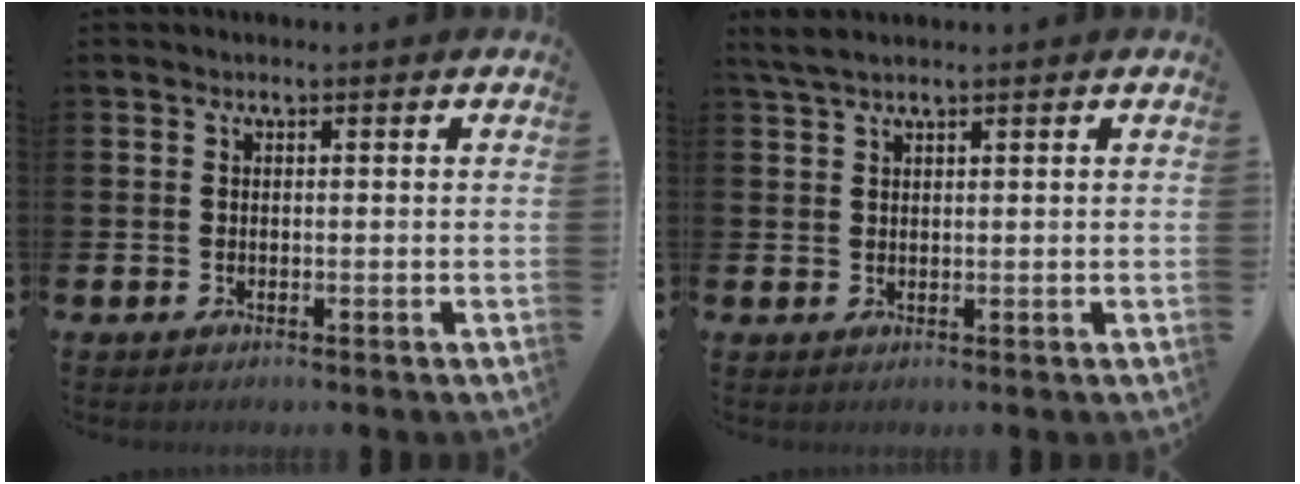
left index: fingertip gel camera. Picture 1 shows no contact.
{"total": 2.2, "force": [1.8, 0.4, 1.2], "torque": [-0.031, 0.006, 0.035]}